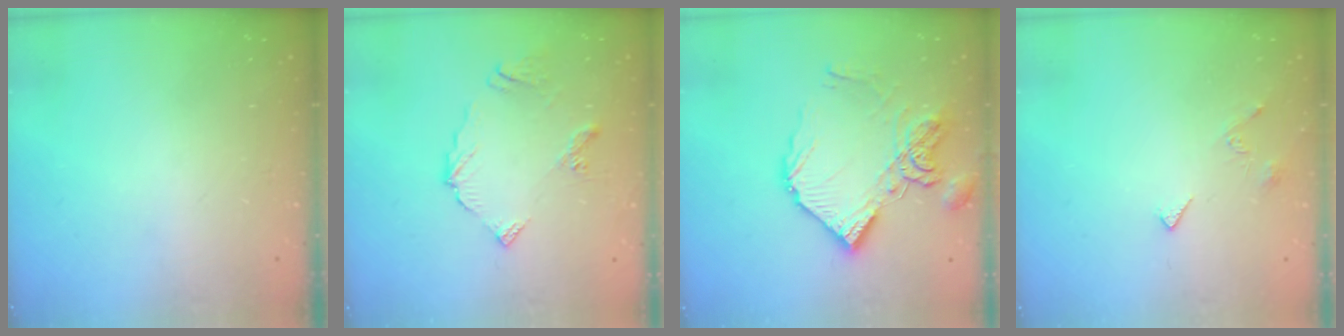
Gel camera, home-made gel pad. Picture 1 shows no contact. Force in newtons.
{"total": 8.0, "press": 8.0, "slide": 0.5}
{"total": 15.1, "press": 15.0, "slide": 1.3}
{"total": 3.6, "press": 3.5, "slide": 0.7}